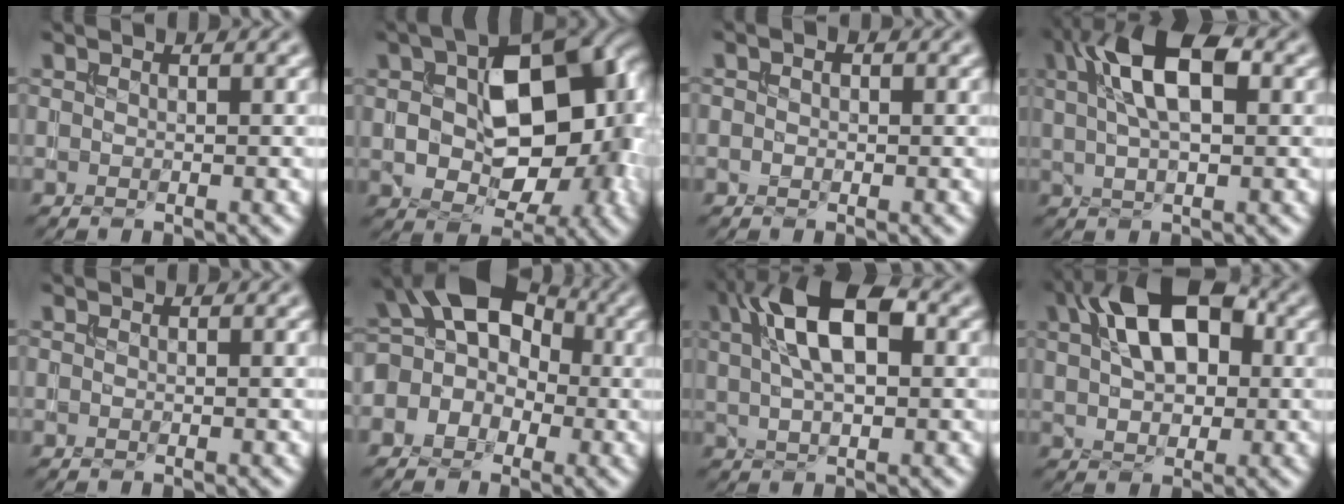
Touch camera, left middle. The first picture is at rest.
{"total": 13.2, "force": [0.6, 8.3, 10.2], "torque": [-0.128, 0.008, 0.015]}
{"total": 1.2, "force": [0.0, 0.9, 0.8], "torque": [-0.015, -0.001, -0.004]}
{"total": 7.9, "force": [2.5, 3.4, 6.7], "torque": [-0.116, 0.021, 0.033]}
{"total": 0.0}
{"total": 8.4, "force": [0.7, 6.5, 5.2], "torque": [-0.068, 0.024, -0.014]}
{"total": 8.7, "force": [2.6, 4.0, 7.2], "torque": [-0.118, 0.027, 0.032]}
{"total": 10.2, "force": [3.0, 6.1, 7.6], "torque": [-0.126, 0.032, 0.035]}